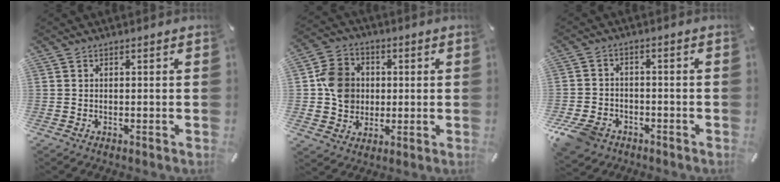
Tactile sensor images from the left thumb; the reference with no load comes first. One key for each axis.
{"total": 10.0, "fx": 0.5, "fy": 9.1, "fz": 4.1, "tx": -0.064, "ty": 0.016, "tz": 0.015}
{"total": 7.5, "fx": -4.8, "fy": 4.9, "fz": 2.9, "tx": -0.074, "ty": 0.021, "tz": -0.094}